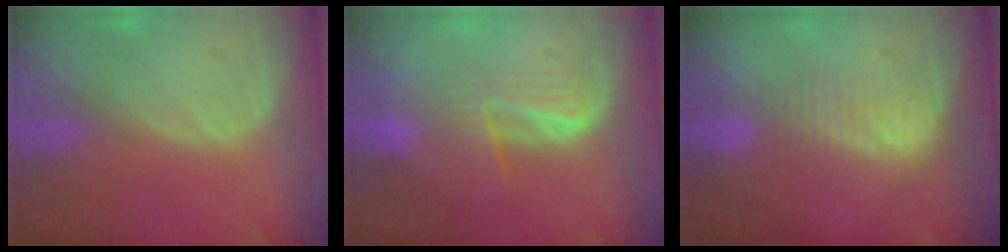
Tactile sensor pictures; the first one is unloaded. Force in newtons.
{"total": 6.4, "press": 6.2, "slide": 1.9}
{"total": 7.3, "press": 6.2, "slide": 3.8}